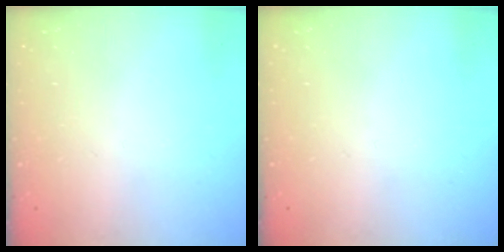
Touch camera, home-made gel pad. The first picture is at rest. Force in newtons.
{"total": 0.0}